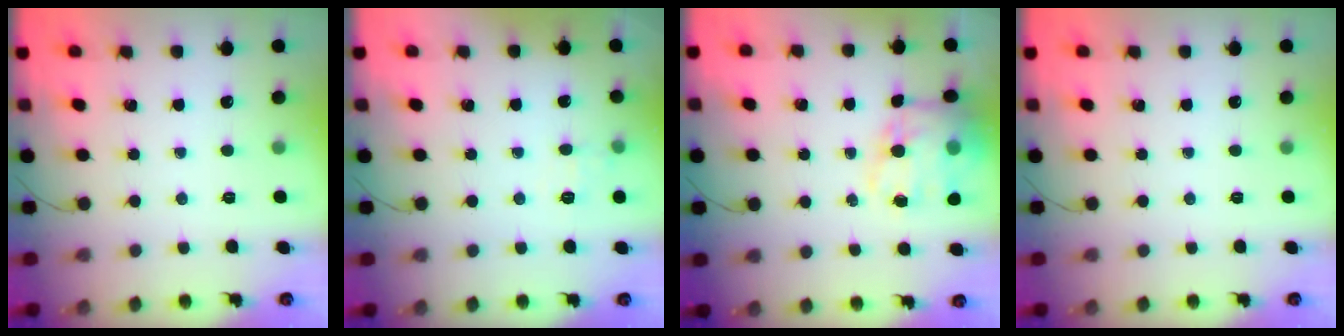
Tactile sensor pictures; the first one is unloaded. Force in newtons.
{"total": 7.0, "press": 6.9, "slide": 1.5}
{"total": 15.8, "press": 15.4, "slide": 3.6}
{"total": 0.0}